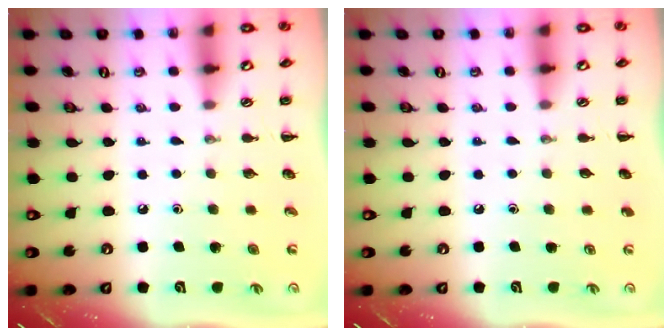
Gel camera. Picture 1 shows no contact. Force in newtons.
{"total": 0.0}